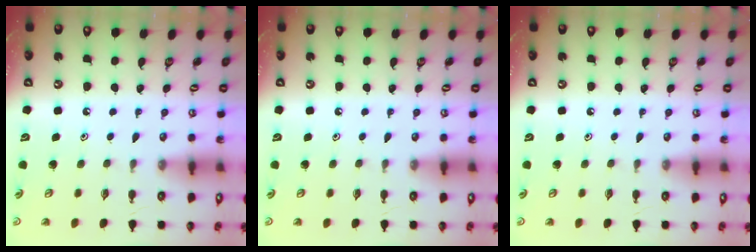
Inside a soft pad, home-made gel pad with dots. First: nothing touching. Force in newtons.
{"total": 0.0}
{"total": 0.0}